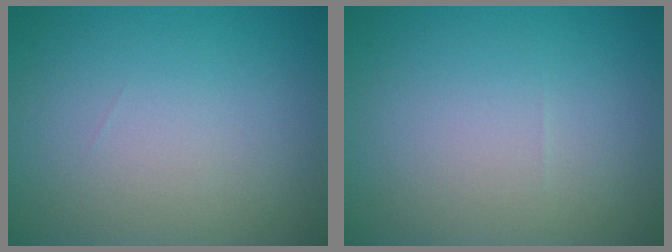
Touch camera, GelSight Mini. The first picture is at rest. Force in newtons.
{"total": 0.0}